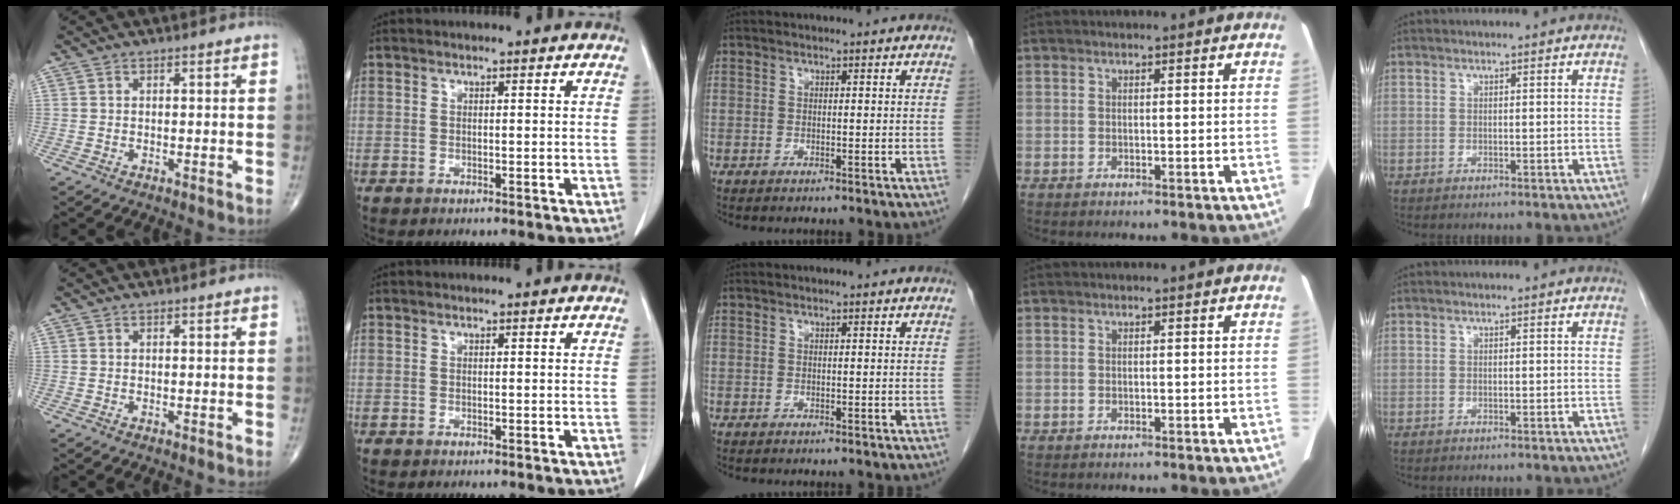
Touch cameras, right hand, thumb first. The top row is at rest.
{}